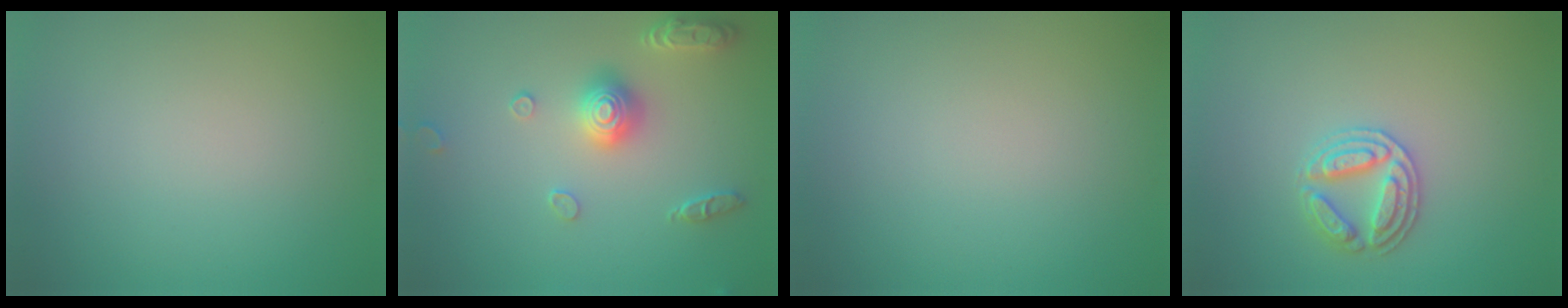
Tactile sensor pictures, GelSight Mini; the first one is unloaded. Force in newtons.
{"total": 3.4, "press": 3.2, "slide": 1.0}
{"total": 0.0}
{"total": 2.8, "press": 2.8, "slide": 0.2}